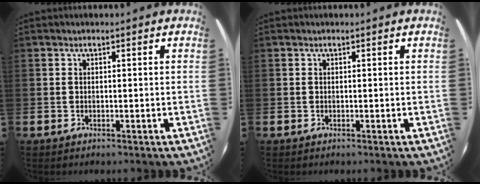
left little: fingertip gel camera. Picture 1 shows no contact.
{"total": 0.0}